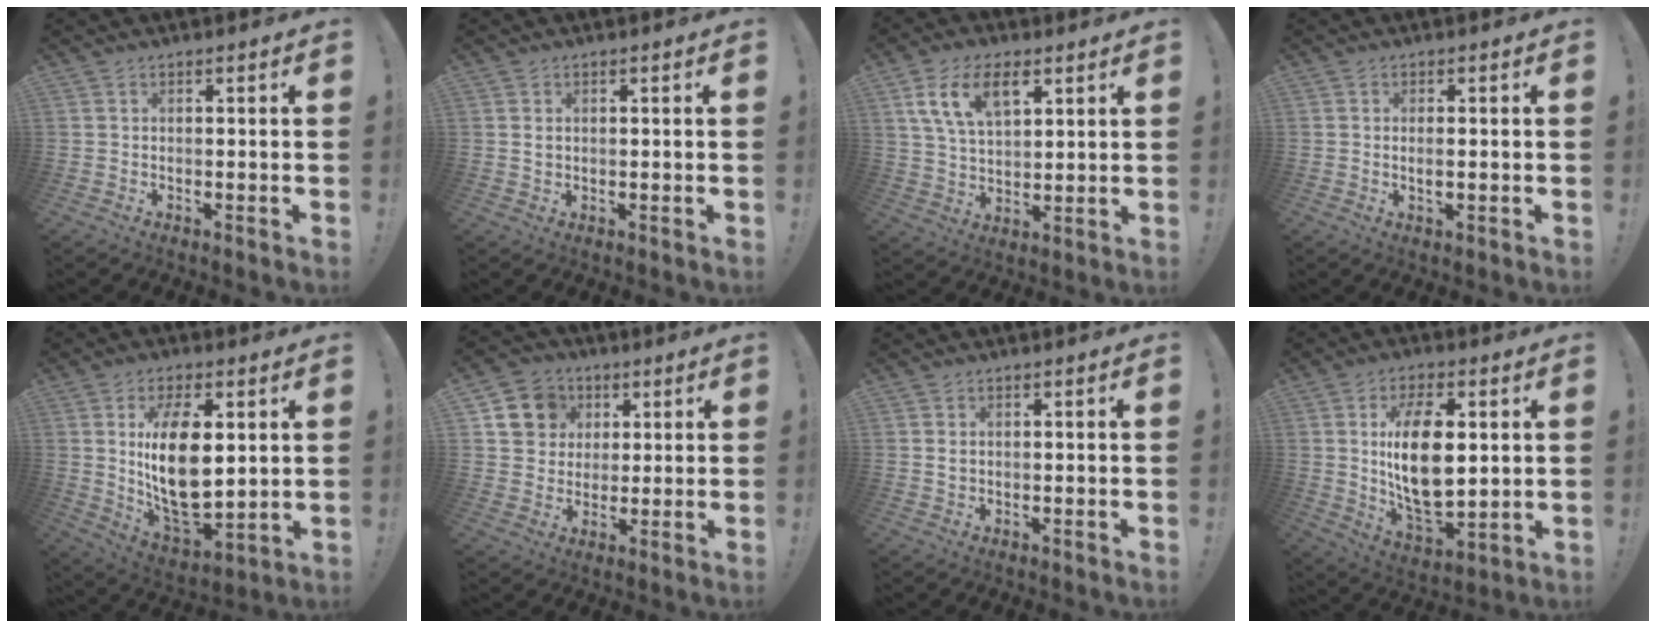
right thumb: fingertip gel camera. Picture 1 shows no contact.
{"total": 0.9, "force": [0.2, 0.8, 0.4], "torque": [-0.007, 0.003, 0.002]}
{"total": 12.5, "force": [6.2, 6.8, 8.5], "torque": [-0.149, -0.006, 0.116]}
{"total": 2.1, "force": [-0.2, 0.7, 2.0], "torque": [-0.026, -0.003, -0.005]}
{"total": 18.1, "force": [3.7, 9.6, 14.9], "torque": [-0.278, -0.027, 0.065]}
{"total": 10.8, "force": [3.7, 9.8, 2.9], "torque": [-0.037, -0.012, 0.077]}
{"total": 1.0, "force": [0.3, 0.8, 0.4], "torque": [-0.008, 0.002, 0.004]}
{"total": 17.6, "force": [2.9, 9.4, 14.6], "torque": [-0.268, -0.014, 0.044]}